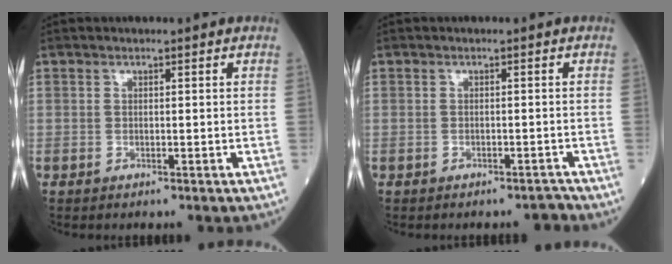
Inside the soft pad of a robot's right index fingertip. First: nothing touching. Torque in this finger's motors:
{"motor_torque": [-0.02, 0.02, 0.00, 0.00]}